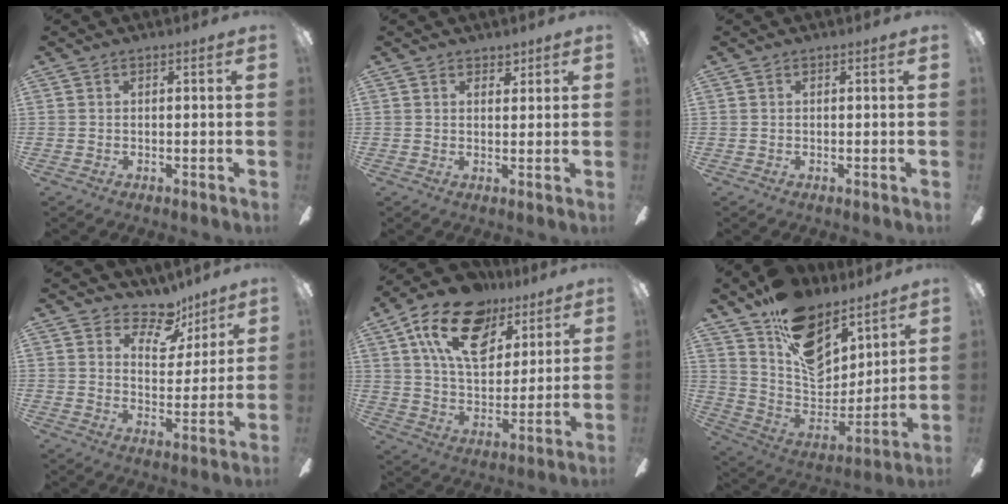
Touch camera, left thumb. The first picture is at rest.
{"total": 2.8, "force": [2.1, 1.7, 0.6], "torque": [0.006, -0.008, 0.034]}
{"total": 0.0}
{"total": 10.3, "force": [7.4, 5.3, 4.9], "torque": [-0.073, -0.042, 0.132]}
{"total": 20.2, "force": [11.1, 11.6, 12.3], "torque": [-0.206, -0.041, 0.198]}
{"total": 18.7, "force": [11.6, 11.1, 9.7], "torque": [-0.158, -0.075, 0.216]}